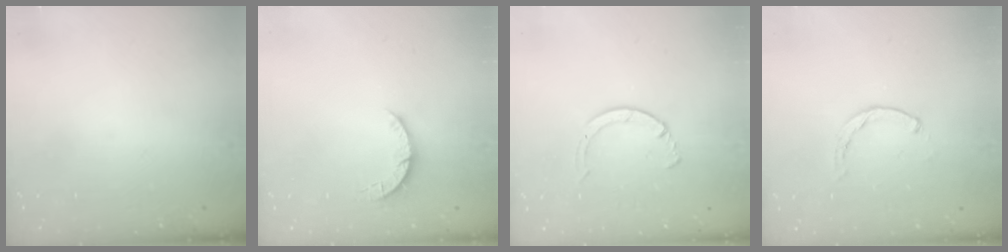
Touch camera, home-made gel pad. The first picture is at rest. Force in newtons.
{"total": 3.5, "press": 3.5, "slide": 0.4}
{"total": 3.3, "press": 3.3, "slide": 0.4}
{"total": 0.0}